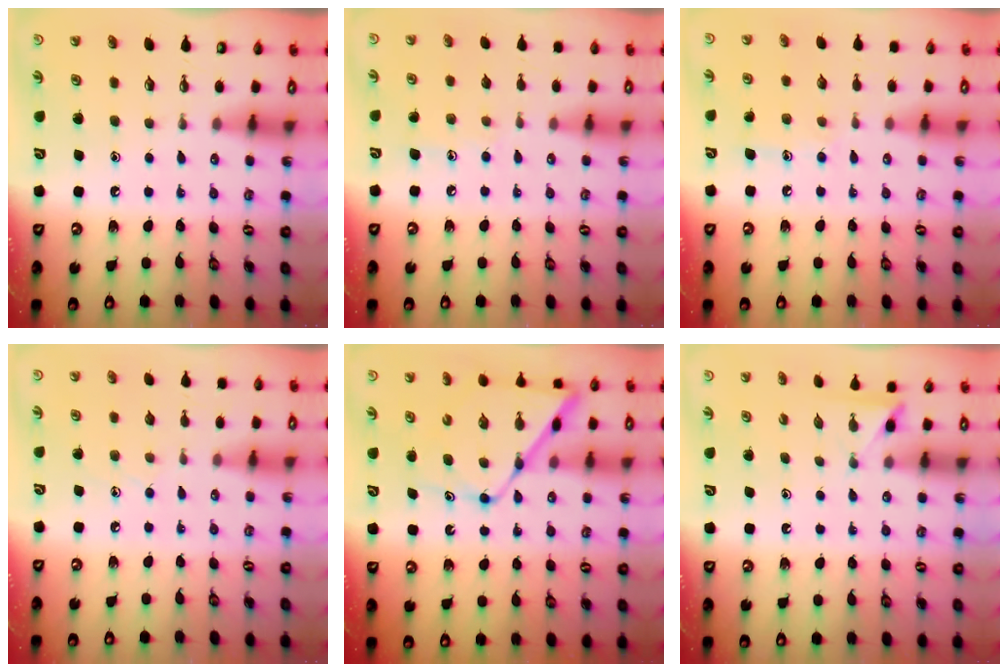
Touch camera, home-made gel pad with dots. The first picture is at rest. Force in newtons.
{"total": 6.2, "press": 6.2, "slide": 0.6}
{"total": 6.8, "press": 6.8, "slide": 0.3}
{"total": 5.7, "press": 5.6, "slide": 0.6}
{"total": 11.4, "press": 11.4, "slide": 0.8}
{"total": 2.7, "press": 2.7, "slide": 0.2}